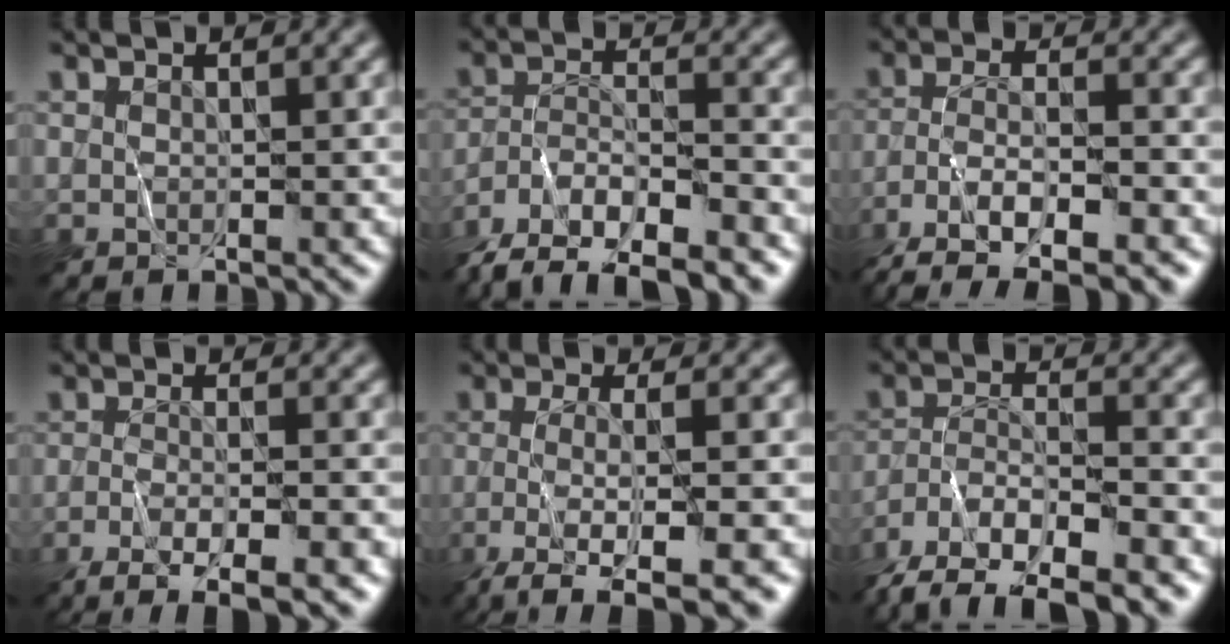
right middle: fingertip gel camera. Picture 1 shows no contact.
{"total": 10.4, "force": [-8.9, 3.2, 4.2], "torque": [-0.058, -0.010, -0.149]}
{"total": 9.2, "force": [-6.6, 3.0, 5.6], "torque": [-0.093, -0.007, -0.116]}
{"total": 7.4, "force": [-4.6, 1.7, 5.5], "torque": [-0.081, -0.008, -0.078]}
{"total": 6.5, "force": [-3.6, 1.3, 5.2], "torque": [-0.080, 0.001, -0.071]}
{"total": 9.9, "force": [-8.0, 3.3, 4.9], "torque": [-0.077, -0.013, -0.134]}